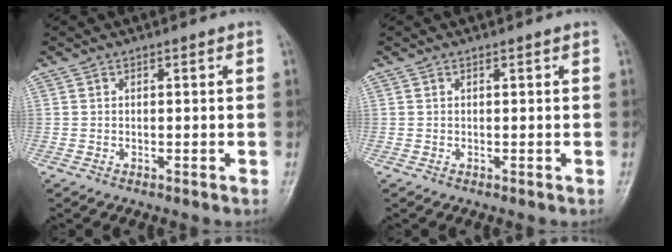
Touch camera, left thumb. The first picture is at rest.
{"total": 0.0}